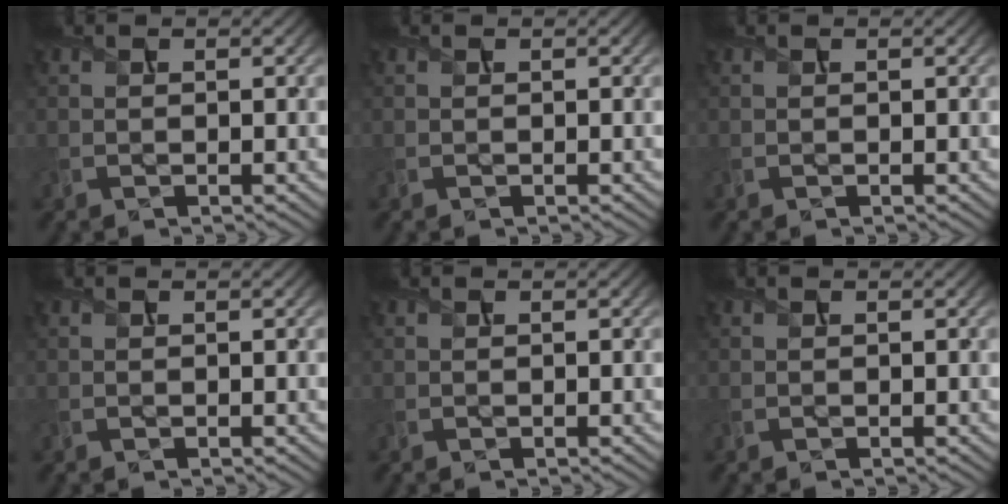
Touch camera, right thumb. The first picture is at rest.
{"total": 0.0}
{"total": 0.0}
{"total": 0.0}
{"total": 0.0}
{"total": 0.0}